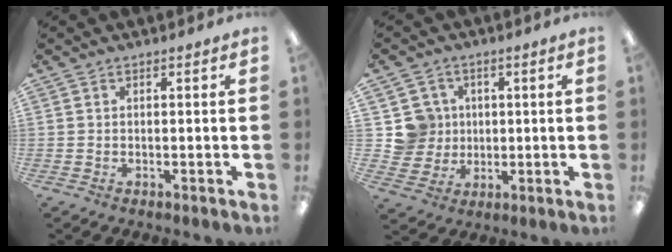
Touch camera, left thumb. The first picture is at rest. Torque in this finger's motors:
{"motor_torque": [-0.25, 0.24, -0.14, 0.12, -0.01]}